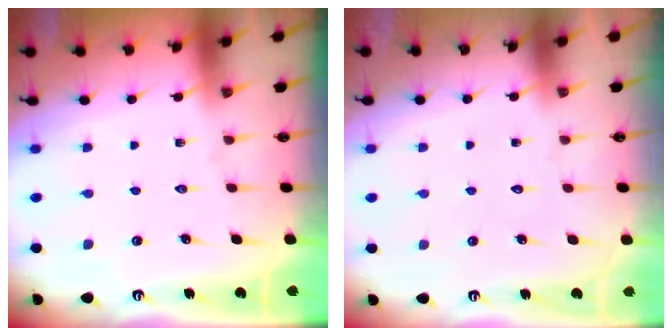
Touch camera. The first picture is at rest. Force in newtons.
{"total": 1.6, "press": 1.6, "slide": 0.1}